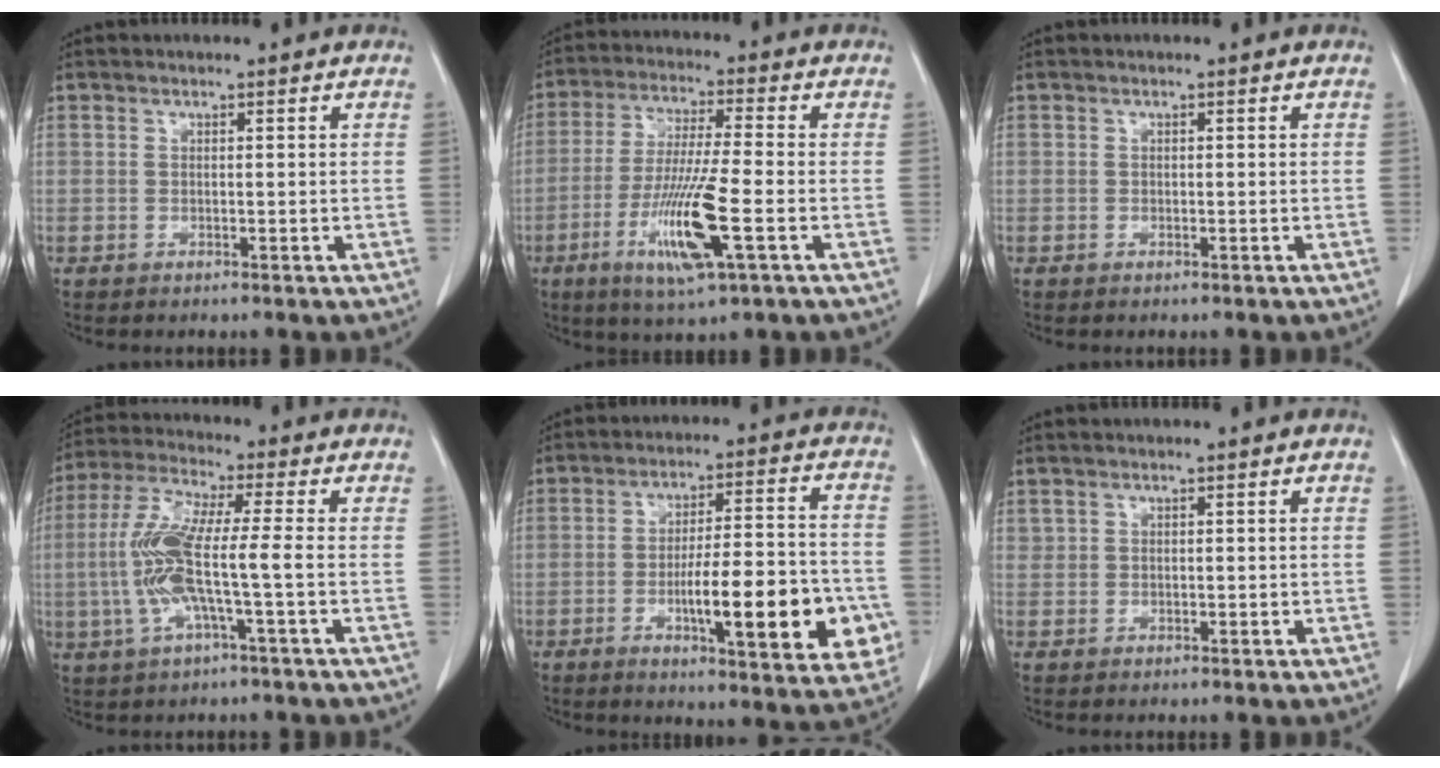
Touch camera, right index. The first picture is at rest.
{"total": 12.5, "force": [-4.3, 0.5, 11.7], "torque": [-0.232, -0.023, -0.079]}
{"total": 0.0}
{"total": 10.7, "force": [-1.6, 0.8, 10.6], "torque": [-0.230, 0.010, -0.038]}
{"total": 17.7, "force": [-5.1, 3.7, 16.5], "torque": [-0.201, 0.012, -0.062]}
{"total": 0.7, "force": [0.4, 0.5, 0.2], "torque": [0.000, 0.003, 0.010]}